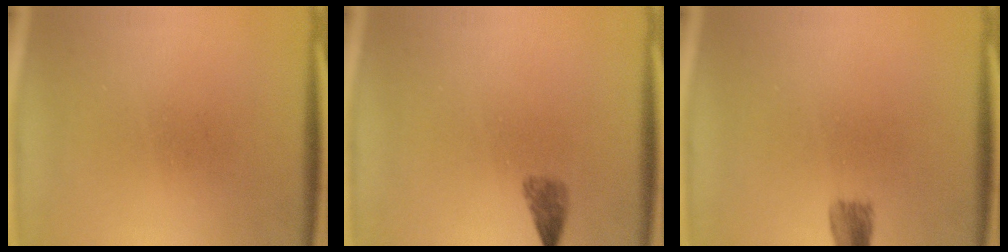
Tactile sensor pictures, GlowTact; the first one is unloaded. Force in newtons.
{"total": 1.8}
{"total": 2.5}